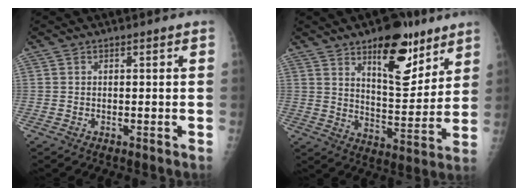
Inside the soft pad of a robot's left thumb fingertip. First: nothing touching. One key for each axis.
{"total": 15.4, "fx": 9.4, "fy": 6.6, "fz": 10.3, "tx": -0.106, "ty": -0.059, "tz": 0.146}